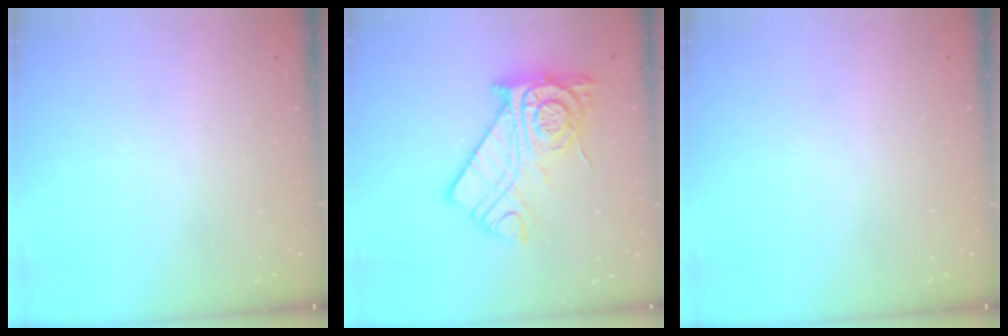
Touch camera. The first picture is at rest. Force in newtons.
{"total": 16.3, "press": 16.3, "slide": 1.3}
{"total": 0.0}